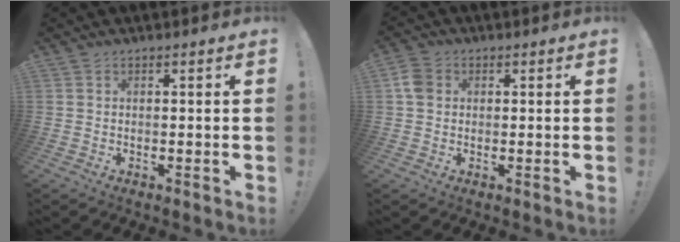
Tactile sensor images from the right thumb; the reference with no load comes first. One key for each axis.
{"total": 5.2, "fx": 1.1, "fy": 4.1, "fz": 3.1, "tx": -0.058, "ty": 0.009, "tz": 0.023}